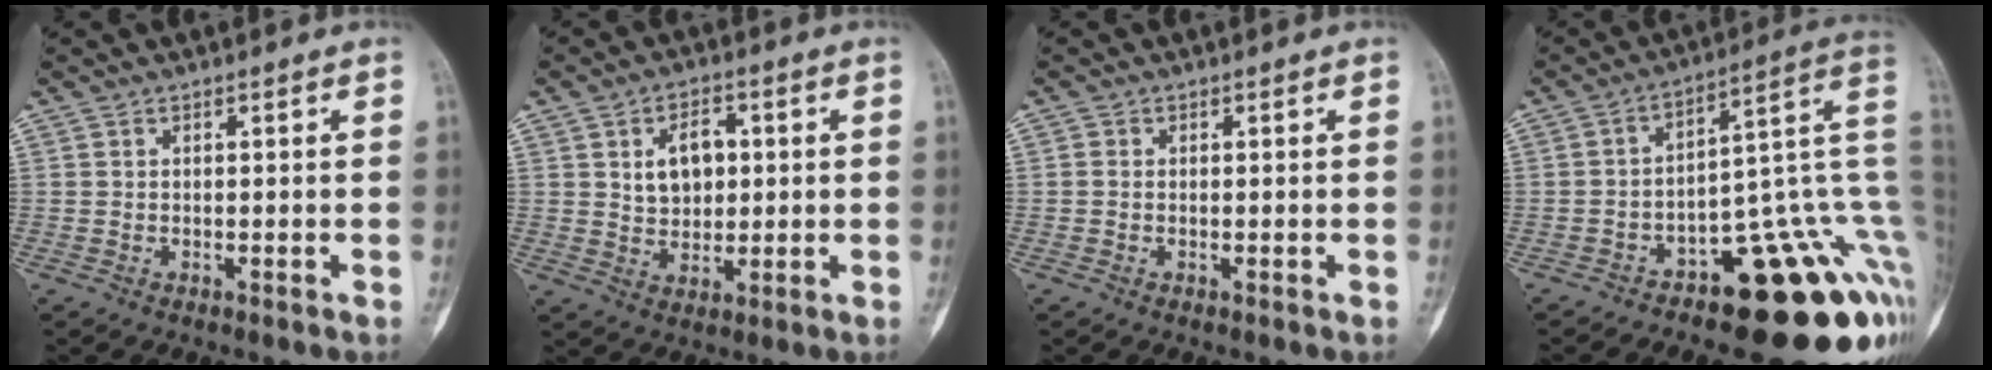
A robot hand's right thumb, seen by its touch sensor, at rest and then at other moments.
{"total": 7.5, "force": [1.6, 5.2, 5.1], "torque": [-0.052, -0.003, 0.028]}
{"total": 0.6, "force": [-0.1, 0.5, 0.2], "torque": [0.000, 0.002, -0.002]}
{"total": 20.3, "force": [-8.0, 7.9, 17.0], "torque": [-0.113, 0.091, -0.103]}